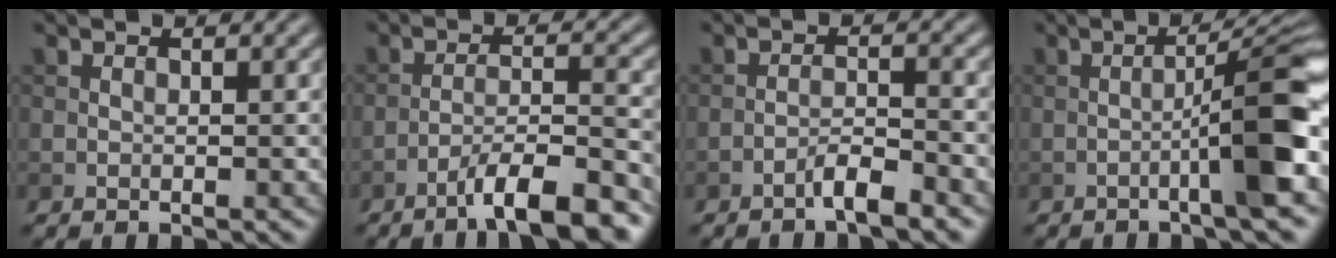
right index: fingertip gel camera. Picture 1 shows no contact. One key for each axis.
{"total": 7.8, "fx": -5.6, "fy": 1.3, "fz": 5.3, "tx": -0.076, "ty": 0.014, "tz": -0.091}
{"total": 2.4, "fx": -1.8, "fy": 0.2, "fz": 1.6, "tx": -0.028, "ty": 0.009, "tz": -0.036}
{"total": 7.0, "fx": -1.8, "fy": 0.5, "fz": 6.8, "tx": -0.096, "ty": 0.020, "tz": -0.039}